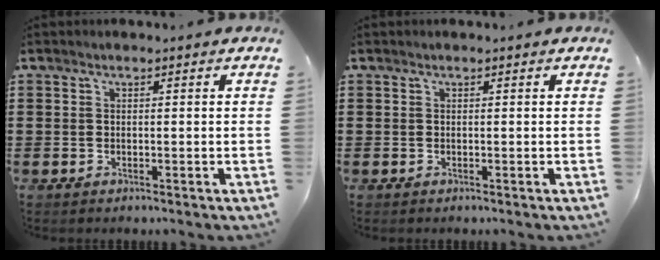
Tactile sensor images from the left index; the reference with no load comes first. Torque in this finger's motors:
{"motor_torque": [0.00, 0.00, 0.00, 0.00]}